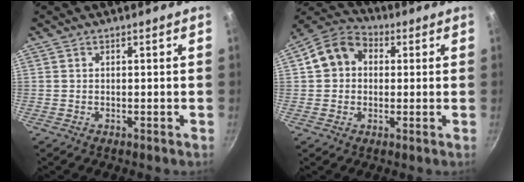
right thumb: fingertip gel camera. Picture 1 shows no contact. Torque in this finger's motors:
{"motor_torque": [-0.43, 0.84, 0.35, -0.28, 0.22]}